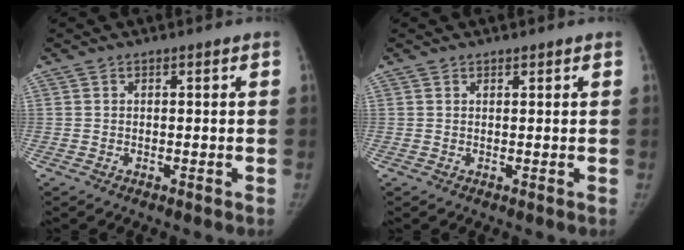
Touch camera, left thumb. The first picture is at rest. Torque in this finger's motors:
{"motor_torque": [0.13, 0.25, -0.24, 0.11, -0.01]}